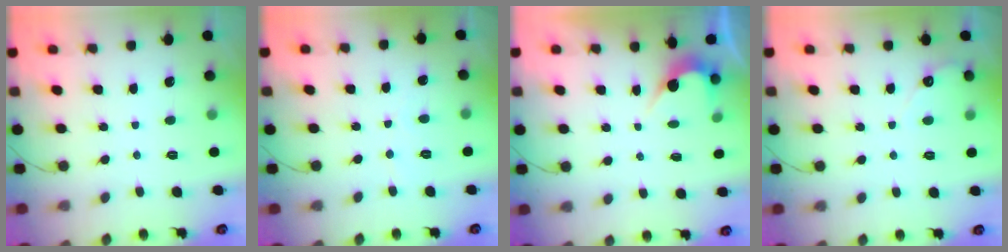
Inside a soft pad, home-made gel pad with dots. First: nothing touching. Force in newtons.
{"total": 2.3, "press": 2.3, "slide": 0.2}
{"total": 2.5, "press": 2.5, "slide": 0.2}
{"total": 2.6, "press": 2.6, "slide": 0.2}